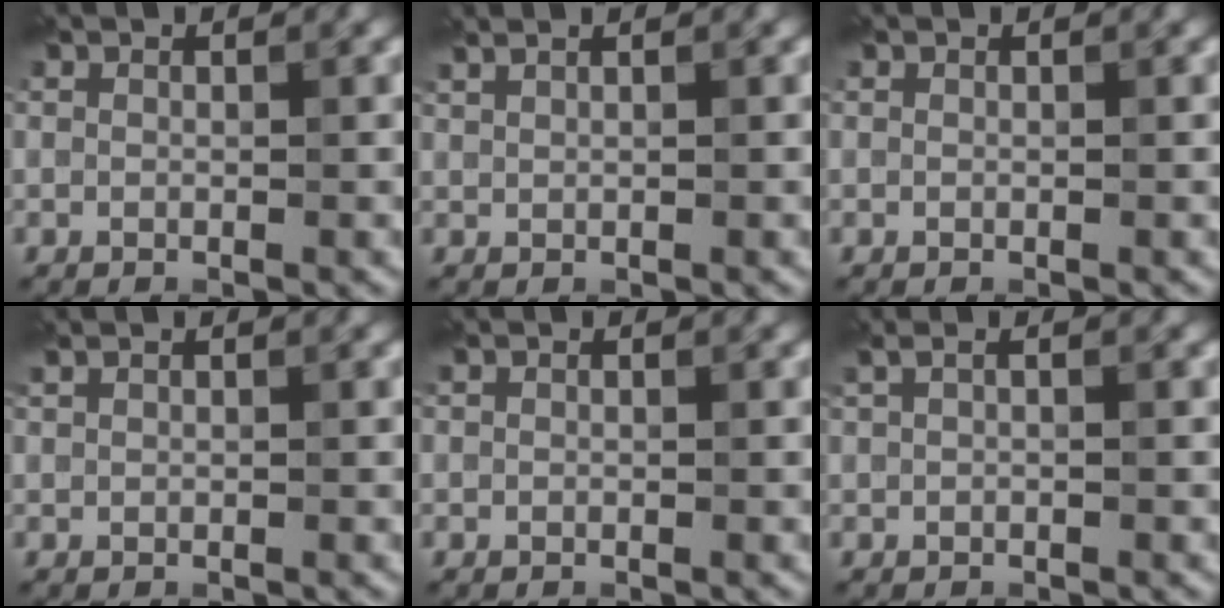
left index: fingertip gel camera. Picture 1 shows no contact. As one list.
[{"total": 1.9, "force": [1.4, 0.7, 1.1], "torque": [-0.011, 0.001, 0.013]}, {"total": 0.0}, {"total": 0.6, "force": [0.5, 0.2, 0.3], "torque": [-0.007, 0.003, 0.011]}, {"total": 0.0}, {"total": 1.1, "force": [0.5, 0.3, 1.0], "torque": [-0.024, 0.001, 0.005]}]